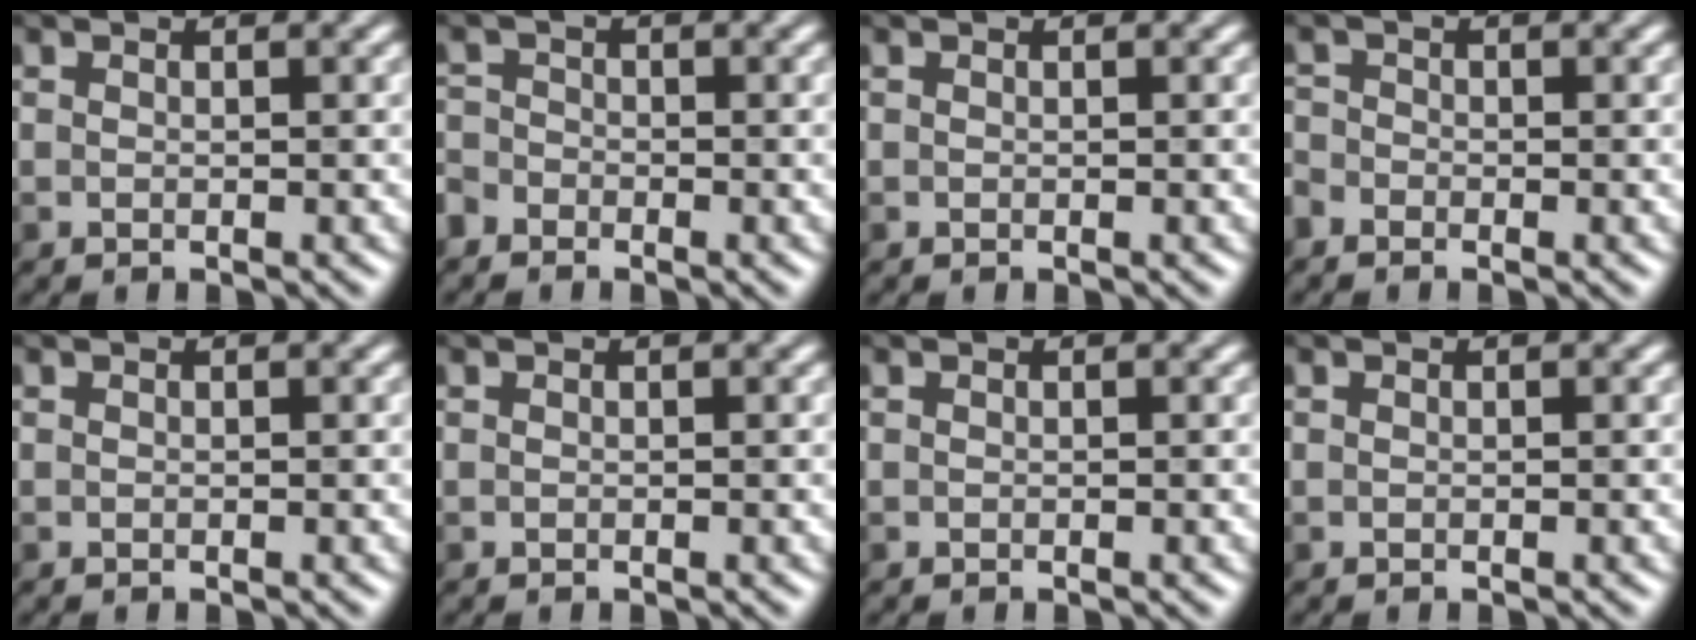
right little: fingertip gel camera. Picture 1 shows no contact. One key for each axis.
{"total": 1.7, "fx": -1.3, "fy": 1.0, "fz": 0.2, "tx": -0.007, "ty": 0.003, "tz": -0.035}
{"total": 0.0}
{"total": 1.3, "fx": -1.0, "fy": 0.7, "fz": 0.2, "tx": -0.002, "ty": 0.002, "tz": -0.027}
{"total": 0.0}
{"total": 0.0}
{"total": 0.0}
{"total": 0.0}